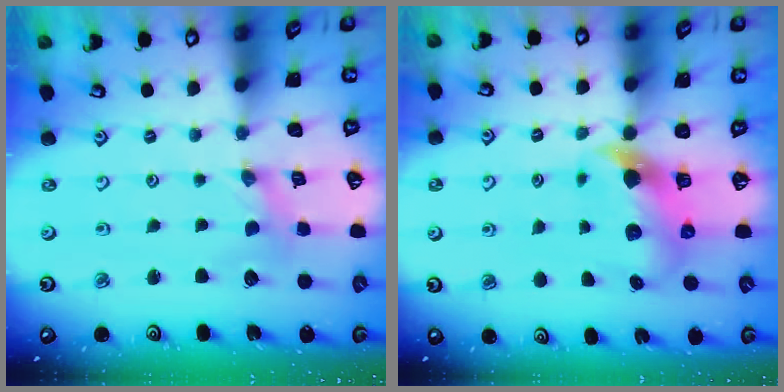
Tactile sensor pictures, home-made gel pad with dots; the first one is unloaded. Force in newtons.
{"total": 7.1, "press": 7.0, "slide": 1.0}